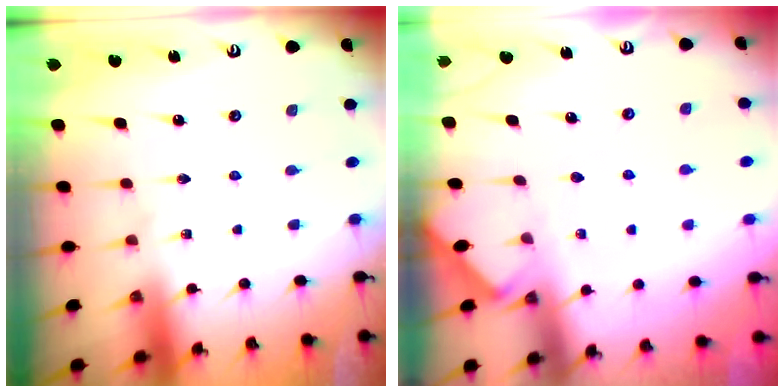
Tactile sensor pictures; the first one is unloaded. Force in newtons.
{"total": 1.9, "press": 1.8, "slide": 0.3}